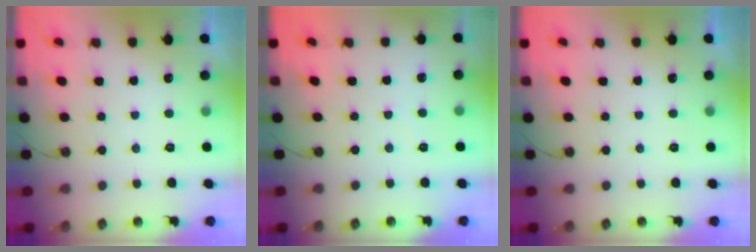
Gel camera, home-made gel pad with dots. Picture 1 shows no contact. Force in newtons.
{"total": 2.8, "press": 2.8, "slide": 0.4}
{"total": 0.0}